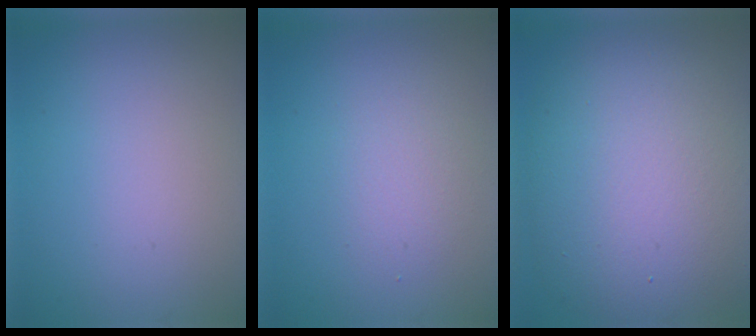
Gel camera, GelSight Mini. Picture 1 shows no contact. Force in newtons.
{"total": 2.1, "press": 2.1, "slide": 0.1}
{"total": 12.7, "press": 12.6, "slide": 0.6}